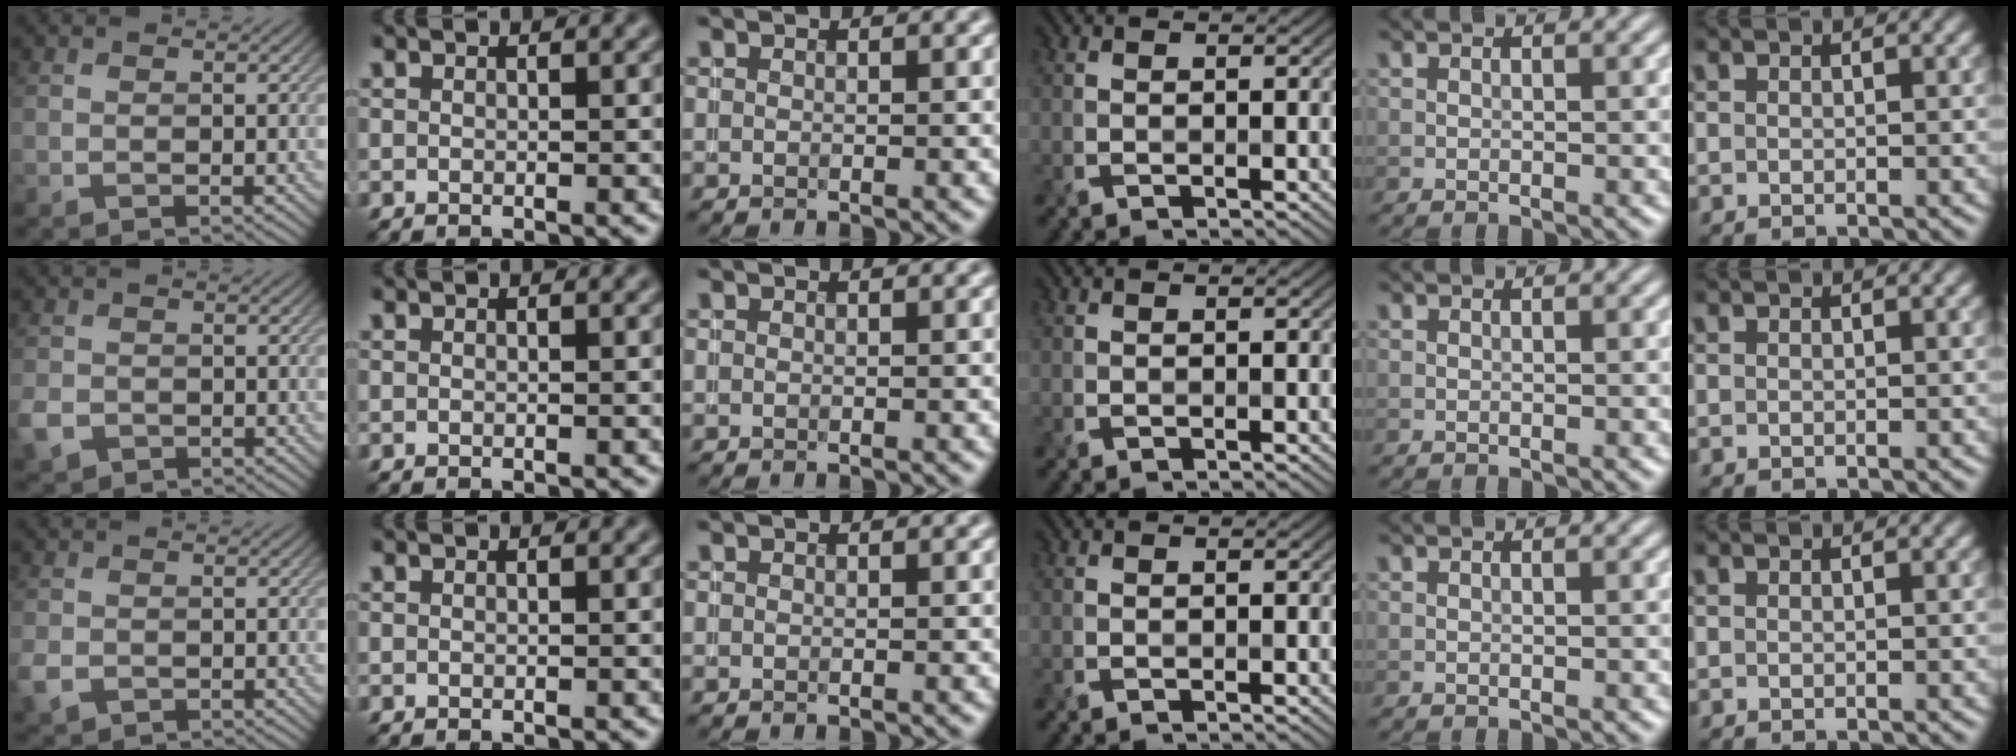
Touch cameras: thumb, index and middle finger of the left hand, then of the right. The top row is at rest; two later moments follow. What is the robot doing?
{"motion": "insert", "object": "file holder"}